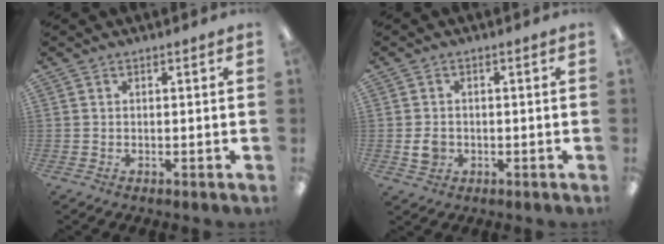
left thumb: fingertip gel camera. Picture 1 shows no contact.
{"total": 3.3, "force": [-0.6, 2.7, 1.8], "torque": [-0.013, -0.001, -0.011]}